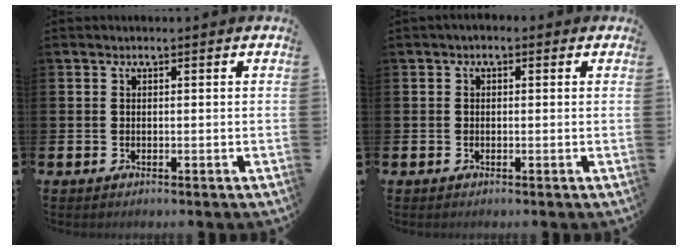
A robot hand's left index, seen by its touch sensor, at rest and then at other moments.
{"total": 0.8, "force": [-0.2, 0.7, 0.4], "torque": [-0.002, 0.004, -0.007]}